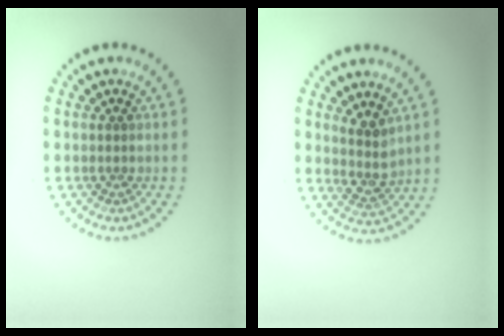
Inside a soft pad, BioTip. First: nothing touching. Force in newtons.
{"total": 2.3, "press": 1.9, "slide": 1.3}